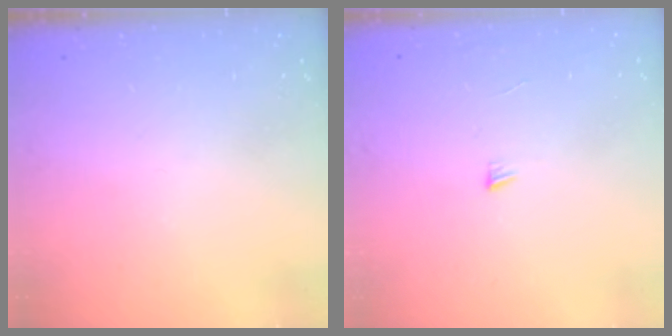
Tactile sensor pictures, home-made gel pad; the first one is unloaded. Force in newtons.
{"total": 3.1, "press": 3.1, "slide": 0.3}